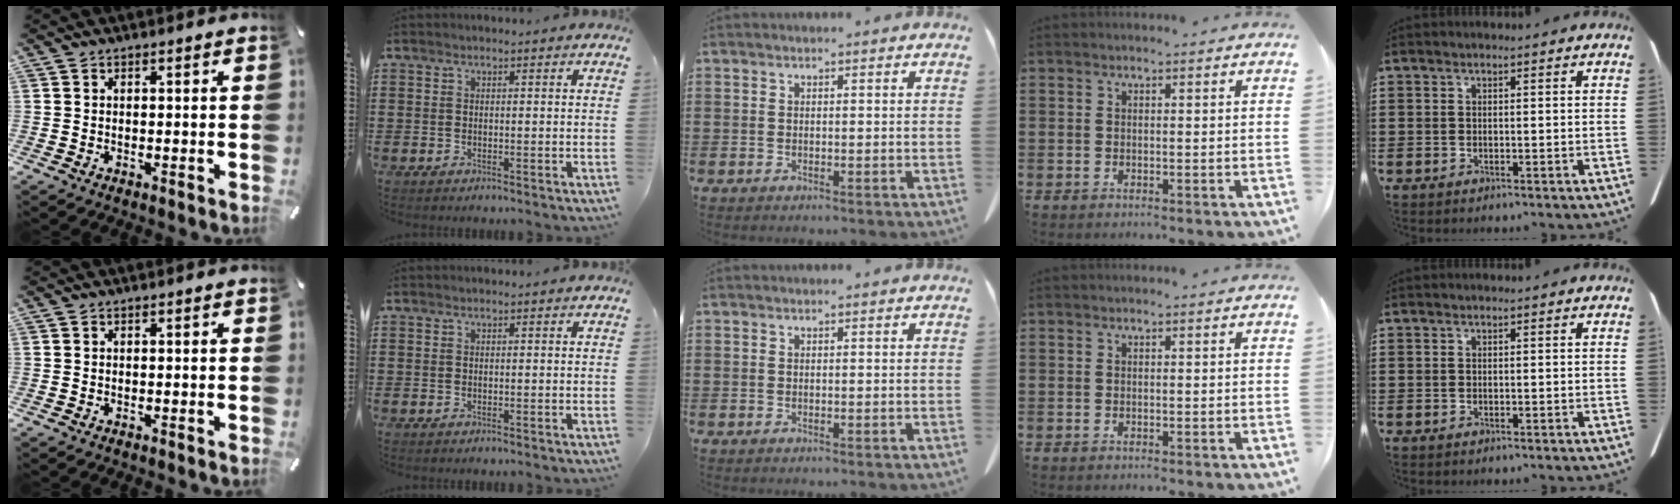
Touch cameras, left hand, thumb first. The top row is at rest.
{}